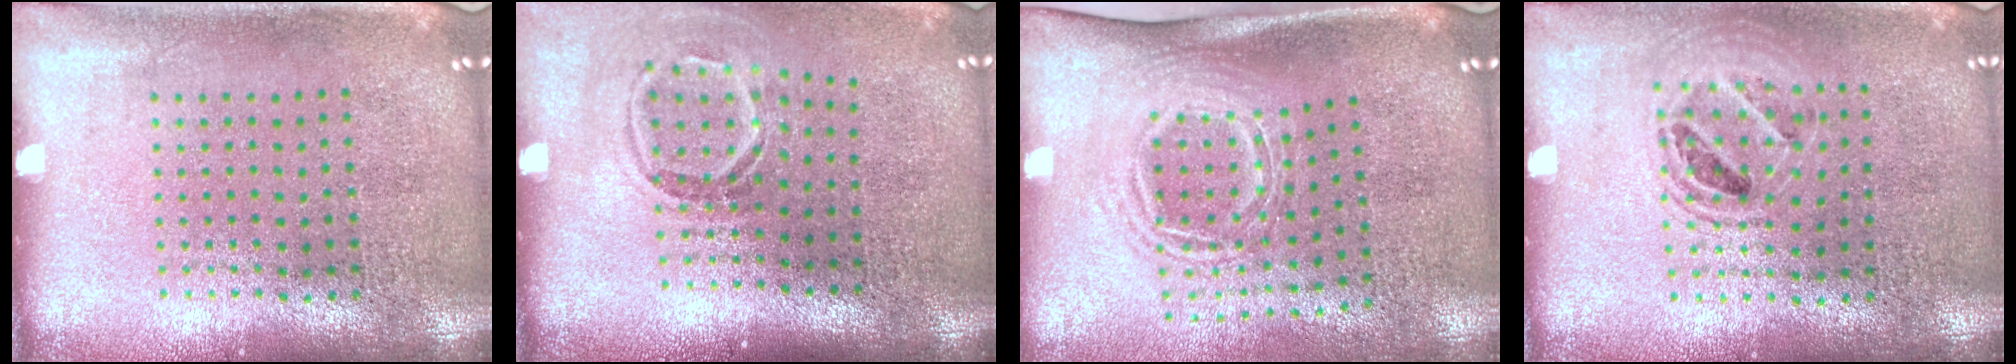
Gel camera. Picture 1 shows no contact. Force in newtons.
{"total": 1.6, "press": 1.1, "slide": 1.2}
{"total": 1.7, "press": 1.2, "slide": 1.2}
{"total": 1.4, "press": 1.3, "slide": 0.5}